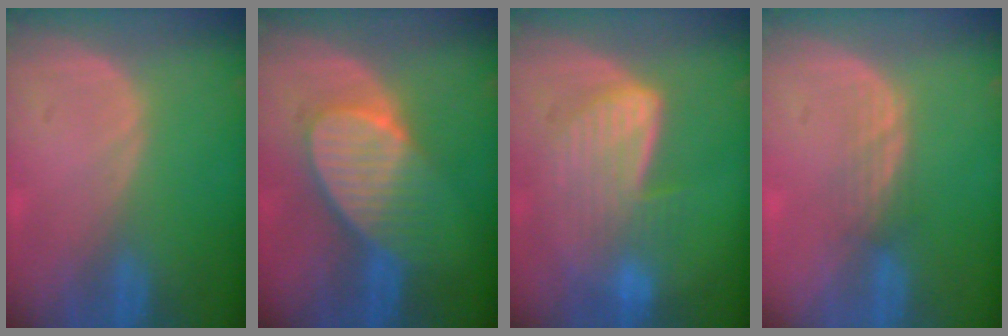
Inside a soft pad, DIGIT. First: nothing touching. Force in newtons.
{"total": 7.8, "press": 7.4, "slide": 2.4}
{"total": 7.4, "press": 7.3, "slide": 1.6}
{"total": 2.5, "press": 2.3, "slide": 0.9}